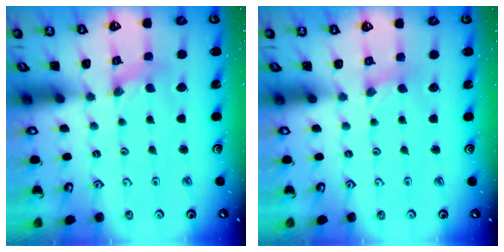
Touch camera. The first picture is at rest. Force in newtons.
{"total": 0.6, "press": 0.6, "slide": 0.2}